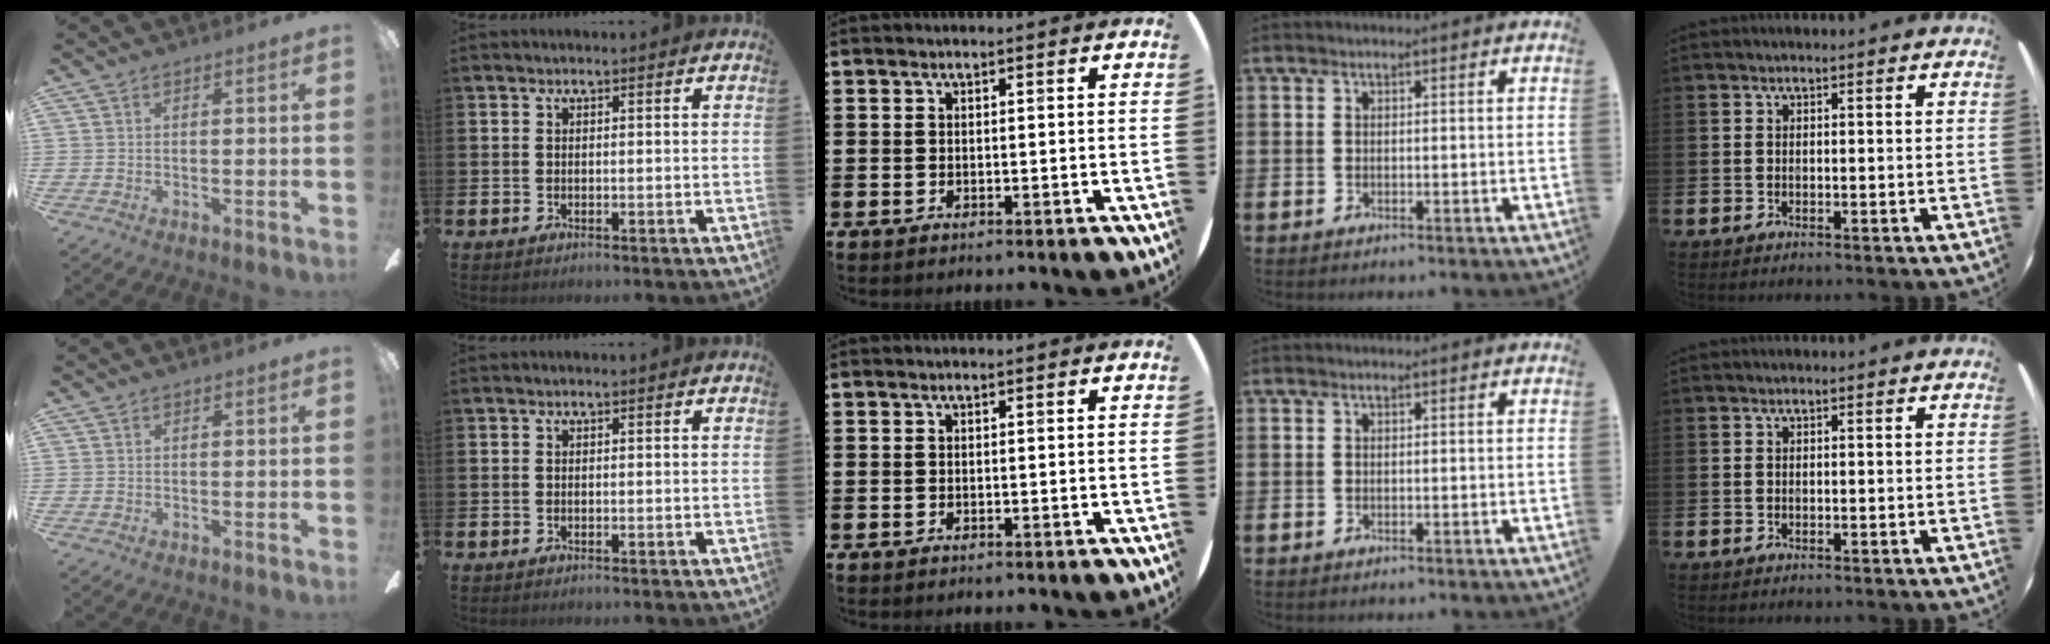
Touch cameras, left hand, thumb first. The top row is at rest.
{}